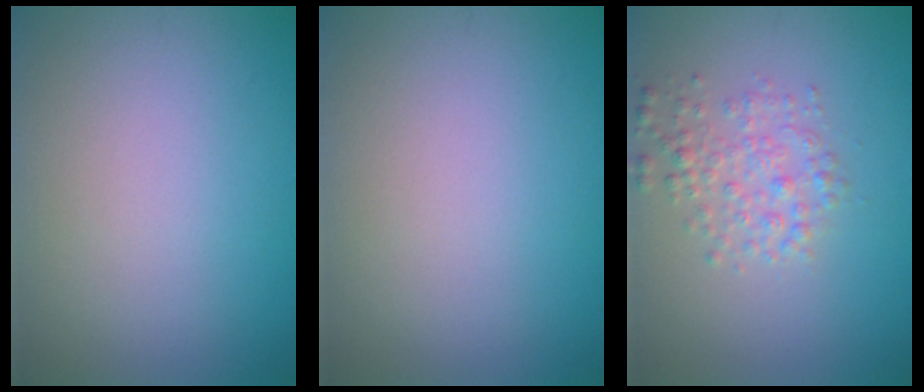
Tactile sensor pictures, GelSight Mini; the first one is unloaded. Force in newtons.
{"total": 0.0}
{"total": 2.5, "press": 2.5, "slide": 0.1}